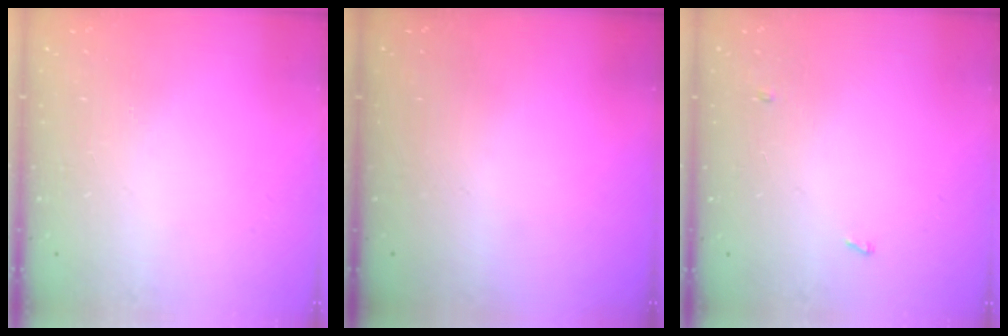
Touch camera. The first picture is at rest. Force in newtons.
{"total": 0.0}
{"total": 6.9, "press": 2.8, "slide": 6.3}